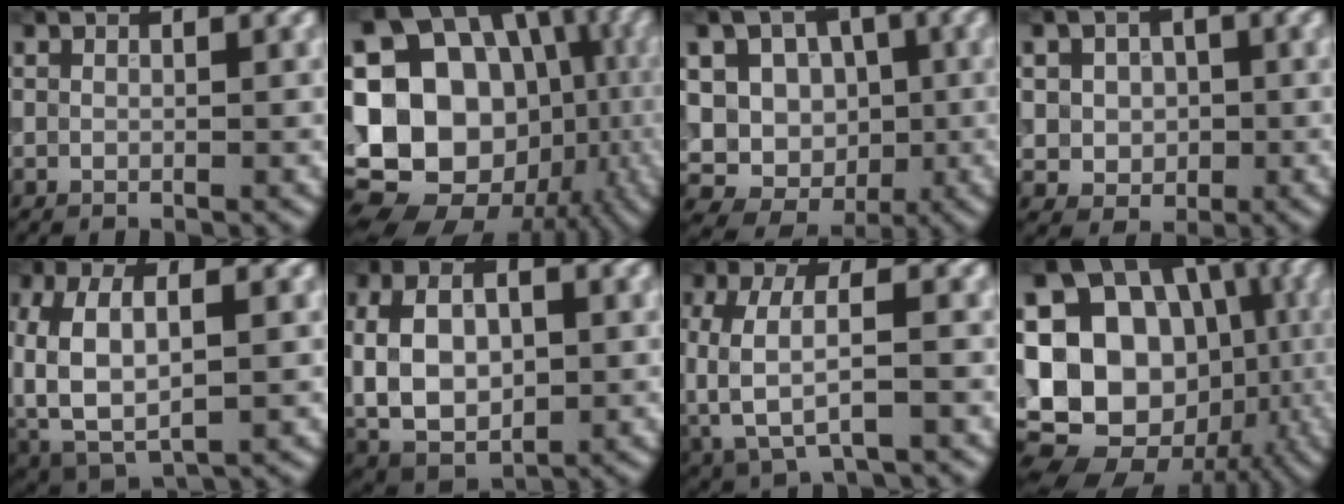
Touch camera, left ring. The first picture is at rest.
{"total": 22.1, "force": [-1.9, 18.6, 11.7], "torque": [-0.180, 0.027, -0.058]}
{"total": 12.9, "force": [0.3, 11.9, 5.0], "torque": [-0.088, 0.032, -0.018]}
{"total": 4.1, "force": [0.5, 3.7, 1.8], "torque": [-0.020, 0.008, -0.002]}
{"total": 6.8, "force": [-0.3, 3.7, 5.7], "torque": [-0.123, 0.003, -0.004]}
{"total": 9.0, "force": [-0.2, 5.9, 6.8], "torque": [-0.147, 0.002, 0.007]}
{"total": 4.9, "force": [-0.8, 2.0, 4.3], "torque": [-0.095, -0.003, -0.014]}
{"total": 20.0, "force": [-1.1, 16.9, 10.7], "torque": [-0.145, 0.014, -0.045]}